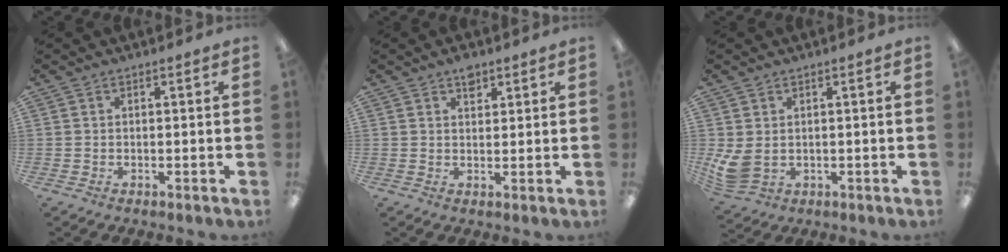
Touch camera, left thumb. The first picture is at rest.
{"total": 3.3, "force": [2.2, 1.8, 1.7], "torque": [-0.015, -0.007, 0.036]}
{"total": 5.4, "force": [0.9, 3.9, 3.7], "torque": [-0.086, -0.011, 0.018]}